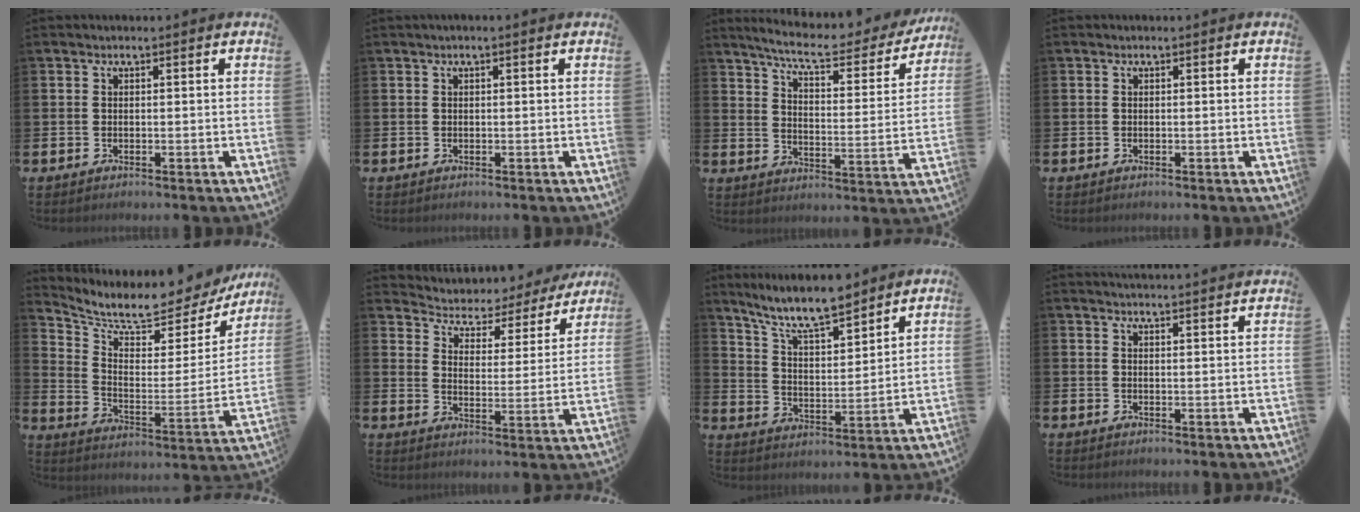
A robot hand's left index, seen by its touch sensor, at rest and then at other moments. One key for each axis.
{"total": 0.6, "fx": 0.1, "fy": 0.0, "fz": 0.5, "tx": -0.016, "ty": 0.004, "tz": 0.002}
{"total": 8.3, "fx": 7.4, "fy": 1.2, "fz": 3.6, "tx": -0.090, "ty": -0.051, "tz": 0.122}
{"total": 0.0}
{"total": 6.9, "fx": 6.2, "fy": 1.9, "fz": 2.3, "tx": -0.075, "ty": -0.052, "tz": 0.102}
{"total": 3.7, "fx": 3.4, "fy": 1.5, "fz": 0.2, "tx": -0.033, "ty": -0.035, "tz": 0.049}
{"total": 9.2, "fx": 8.3, "fy": 1.5, "fz": 3.8, "tx": -0.107, "ty": -0.041, "tz": 0.149}
{"total": 2.5, "fx": 2.5, "fy": -0.4, "fz": 0.0, "tx": 0.006, "ty": -0.019, "tz": 0.044}